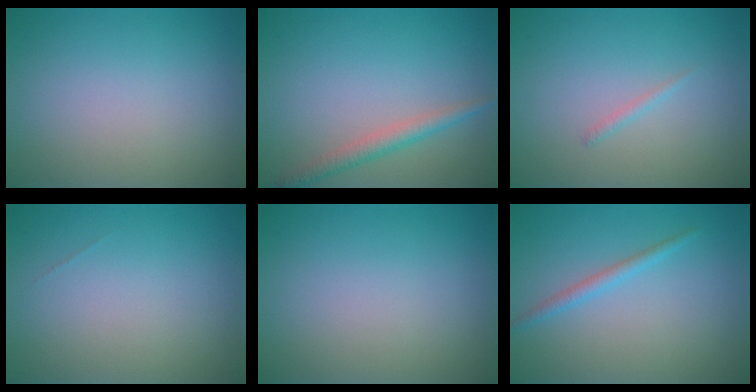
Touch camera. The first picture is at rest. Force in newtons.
{"total": 2.2, "press": 2.2, "slide": 0.1}
{"total": 0.6, "press": 0.6, "slide": 0.1}
{"total": 0.0}
{"total": 0.0}
{"total": 1.4, "press": 1.4, "slide": 0.1}